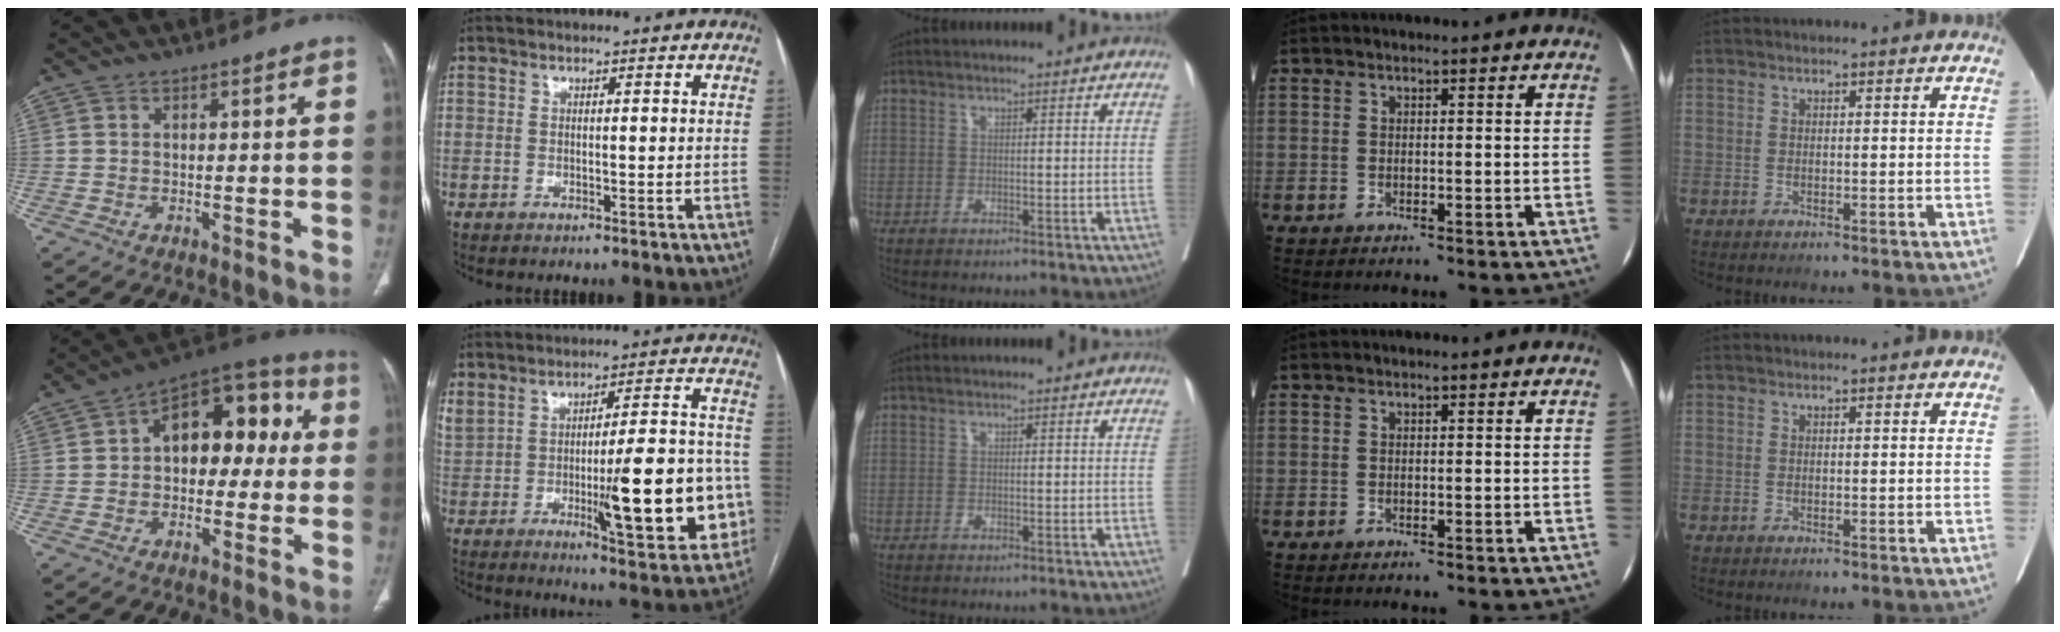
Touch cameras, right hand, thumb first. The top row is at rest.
{"thumb": {"total": 15.5, "force": [2.2, 9.6, 12.0], "torque": [-0.113, 0.046, 0.020]}, "index": {"total": 21.4, "force": [-1.9, 6.7, 20.2], "torque": [-0.300, 0.019, -0.003]}}